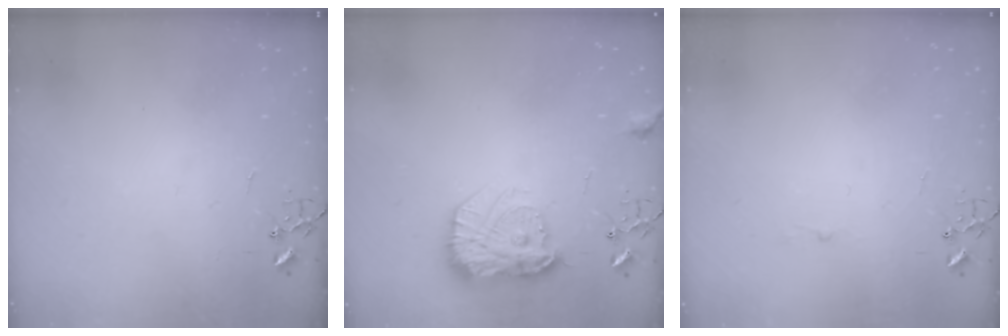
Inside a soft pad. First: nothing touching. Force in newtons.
{"total": 16.5, "press": 16.5, "slide": 1.1}
{"total": 1.8, "press": 1.8, "slide": 0.2}